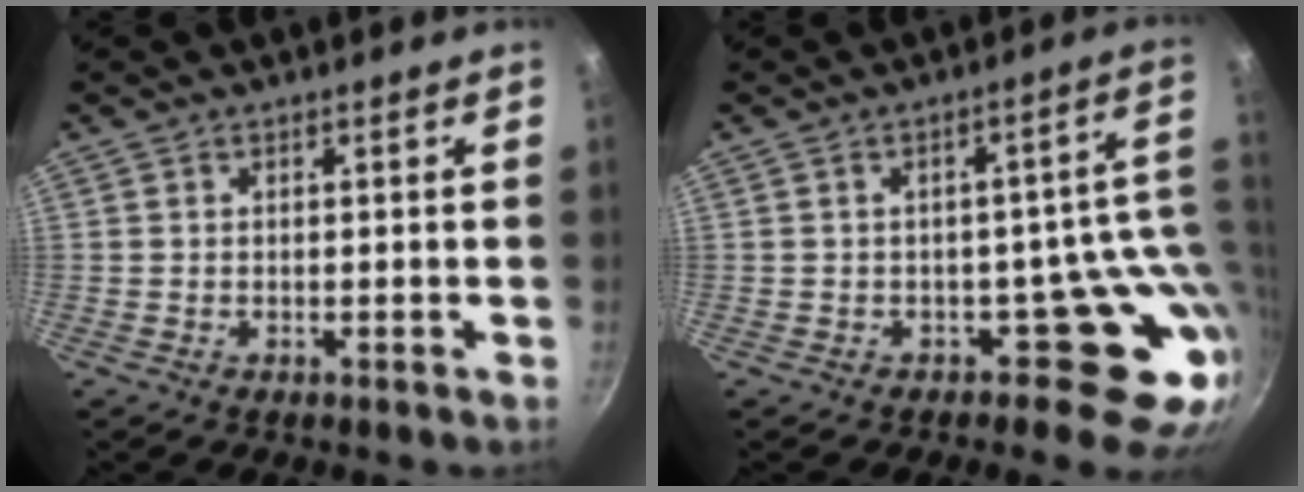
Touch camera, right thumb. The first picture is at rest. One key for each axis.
{"total": 9.0, "fx": -0.4, "fy": 6.8, "fz": 5.9, "tx": 0.007, "ty": 0.009, "tz": -0.009}